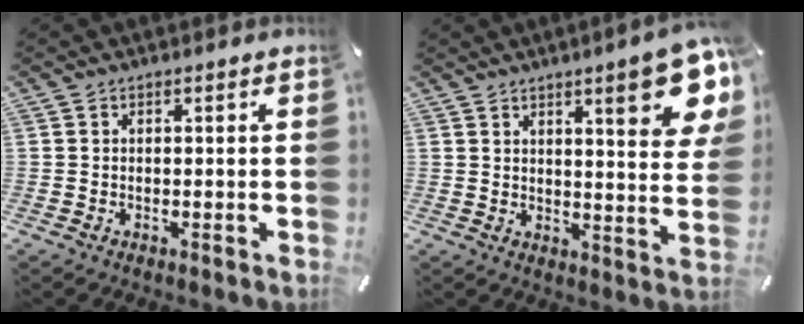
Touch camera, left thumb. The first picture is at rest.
{"total": 13.9, "force": [7.5, 3.3, 11.2], "torque": [-0.140, -0.047, 0.113]}